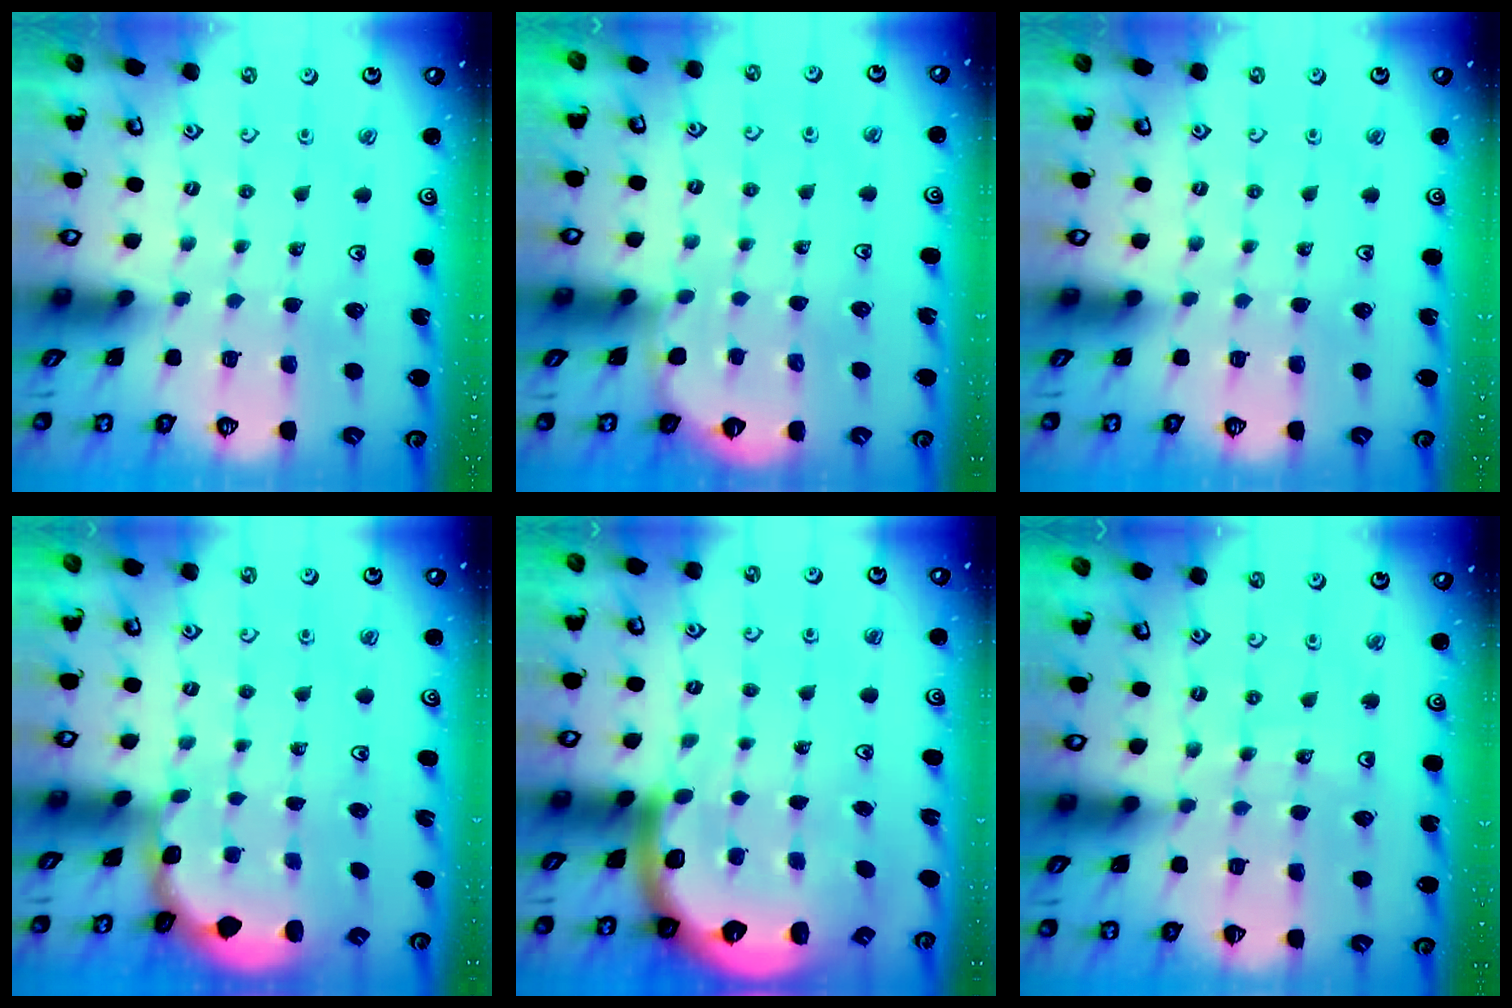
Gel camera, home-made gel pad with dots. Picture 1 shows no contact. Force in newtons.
{"total": 4.0, "press": 4.0, "slide": 0.4}
{"total": 0.0}
{"total": 1.9, "press": 1.8, "slide": 0.7}
{"total": 7.9, "press": 7.6, "slide": 2.1}
{"total": 8.0, "press": 7.7, "slide": 2.1}